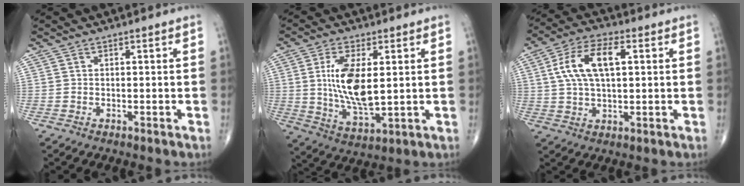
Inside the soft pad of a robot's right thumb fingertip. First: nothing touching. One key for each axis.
{"total": 12.5, "fx": 1.8, "fy": 5.3, "fz": 11.2, "tx": -0.213, "ty": -0.022, "tz": 0.042}
{"total": 11.5, "fx": 2.6, "fy": 5.4, "fz": 9.8, "tx": -0.194, "ty": 0.016, "tz": 0.046}